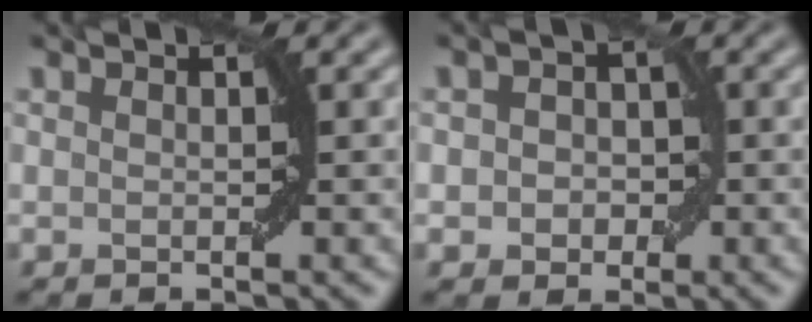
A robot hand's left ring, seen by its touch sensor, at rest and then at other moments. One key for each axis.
{"total": 2.6, "fx": -0.2, "fy": 2.3, "fz": 1.3, "tx": -0.002, "ty": 0.000, "tz": -0.012}